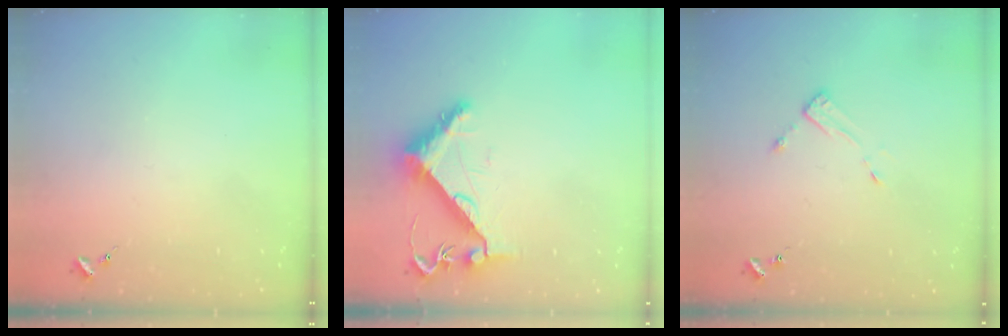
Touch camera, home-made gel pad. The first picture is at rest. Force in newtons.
{"total": 8.9, "press": 8.9, "slide": 0.3}
{"total": 3.5, "press": 3.5, "slide": 0.1}